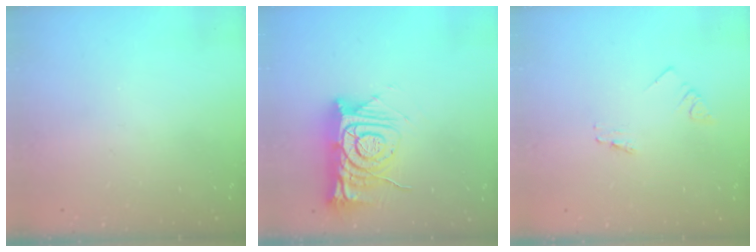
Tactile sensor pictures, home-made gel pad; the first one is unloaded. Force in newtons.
{"total": 13.6, "press": 13.5, "slide": 1.3}
{"total": 0.7, "press": 0.7, "slide": 0.1}